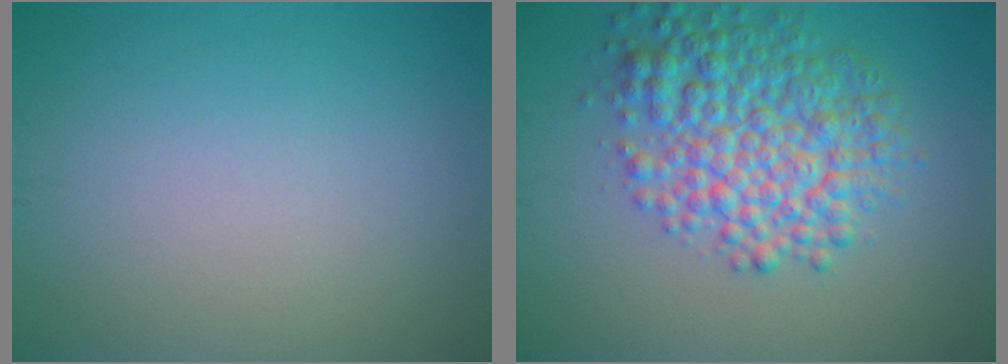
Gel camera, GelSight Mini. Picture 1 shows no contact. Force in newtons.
{"total": 7.3, "press": 7.3, "slide": 0.1}